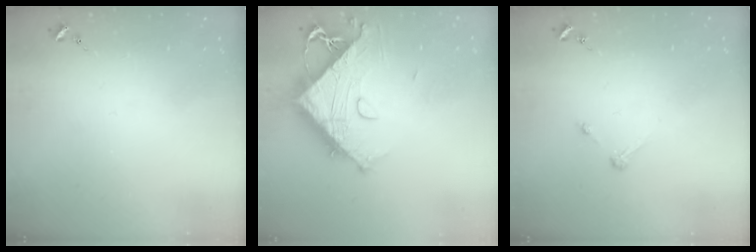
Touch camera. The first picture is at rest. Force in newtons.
{"total": 13.1, "press": 13.0, "slide": 1.5}
{"total": 3.3, "press": 3.2, "slide": 0.4}